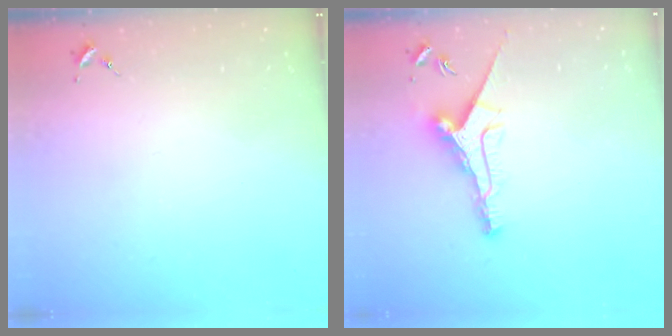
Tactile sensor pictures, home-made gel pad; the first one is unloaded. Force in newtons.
{"total": 9.9, "press": 9.9, "slide": 0.2}